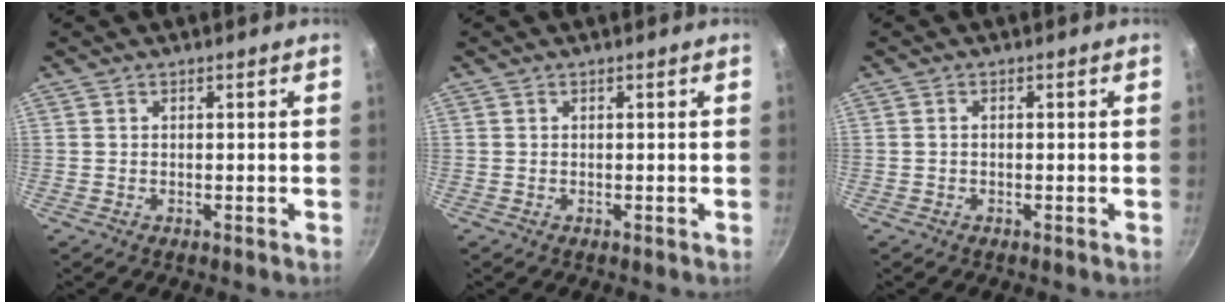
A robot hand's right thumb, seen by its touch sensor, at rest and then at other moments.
{"total": 0.0}
{"total": 0.7, "force": [-0.2, 0.5, 0.5], "torque": [-0.010, 0.006, -0.002]}